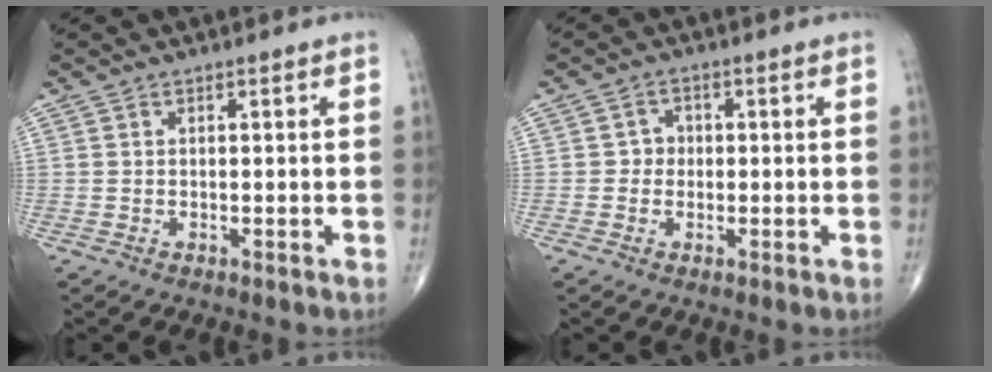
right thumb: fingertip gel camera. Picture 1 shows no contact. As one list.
[{"total": 2.6, "force": [-0.2, 2.4, 0.9], "torque": [0.004, 0.008, -0.009]}]